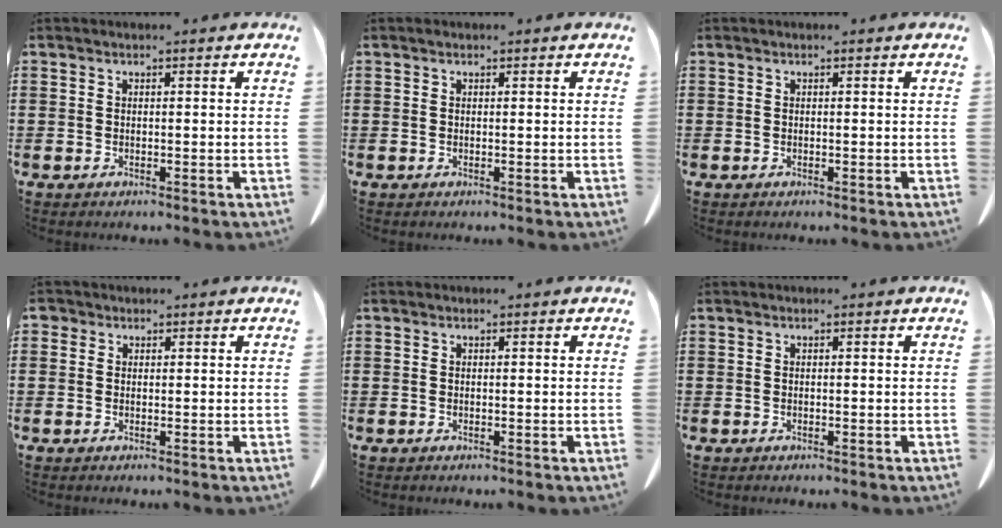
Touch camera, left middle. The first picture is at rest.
{"total": 0.0}
{"total": 0.0}
{"total": 1.1, "force": [0.5, 0.9, 0.3], "torque": [-0.009, 0.005, 0.010]}
{"total": 0.0}
{"total": 0.0}